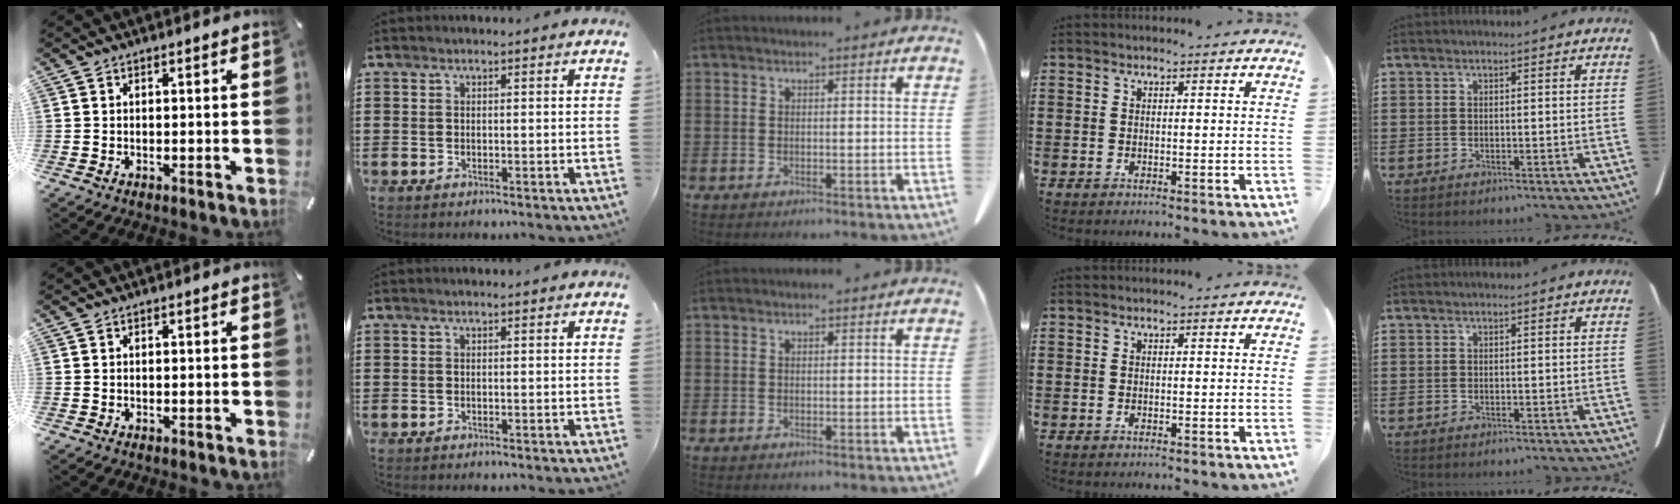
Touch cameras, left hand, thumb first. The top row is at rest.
{}